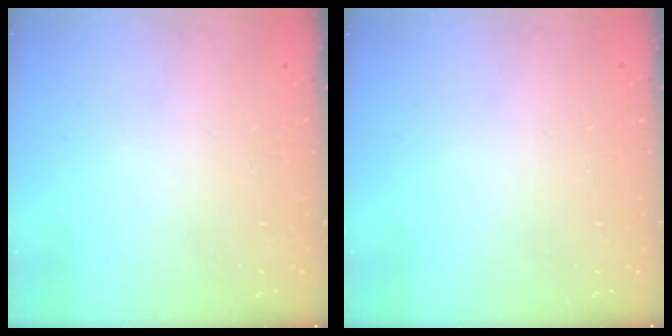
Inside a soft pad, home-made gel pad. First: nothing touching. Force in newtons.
{"total": 0.0}